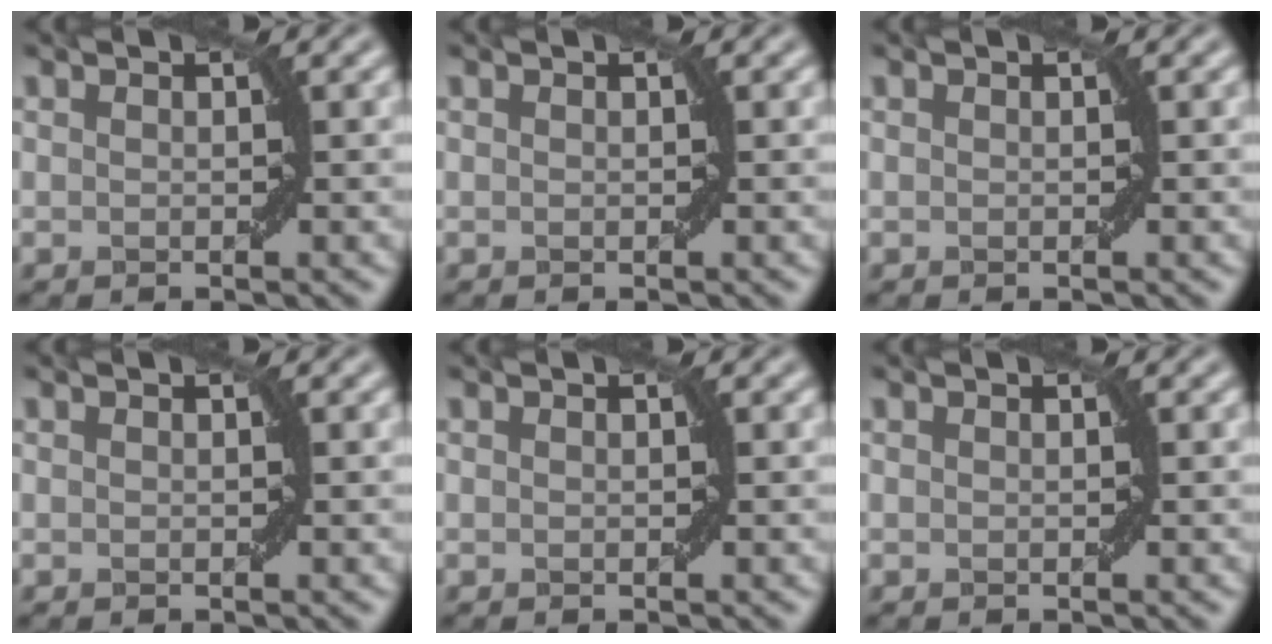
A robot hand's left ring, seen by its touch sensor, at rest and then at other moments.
{"total": 0.0}
{"total": 0.0}
{"total": 0.0}
{"total": 0.0}
{"total": 0.0}